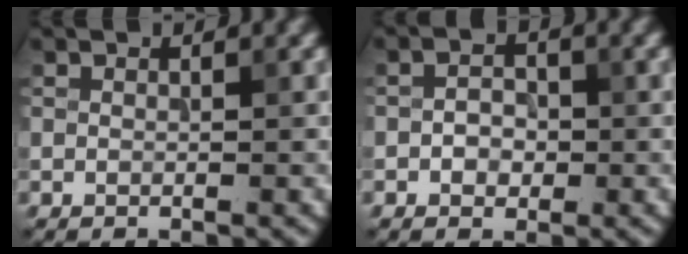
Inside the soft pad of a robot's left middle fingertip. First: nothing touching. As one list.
[{"total": 1.9, "force": [-0.5, 1.4, 1.1], "torque": [-0.017, 0.003, -0.013]}]